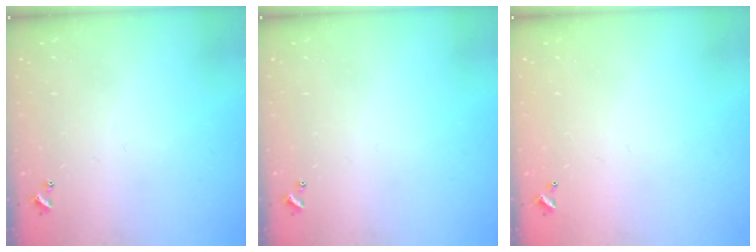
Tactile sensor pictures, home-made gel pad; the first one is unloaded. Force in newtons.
{"total": 0.0}
{"total": 2.8, "press": 2.8, "slide": 0.1}